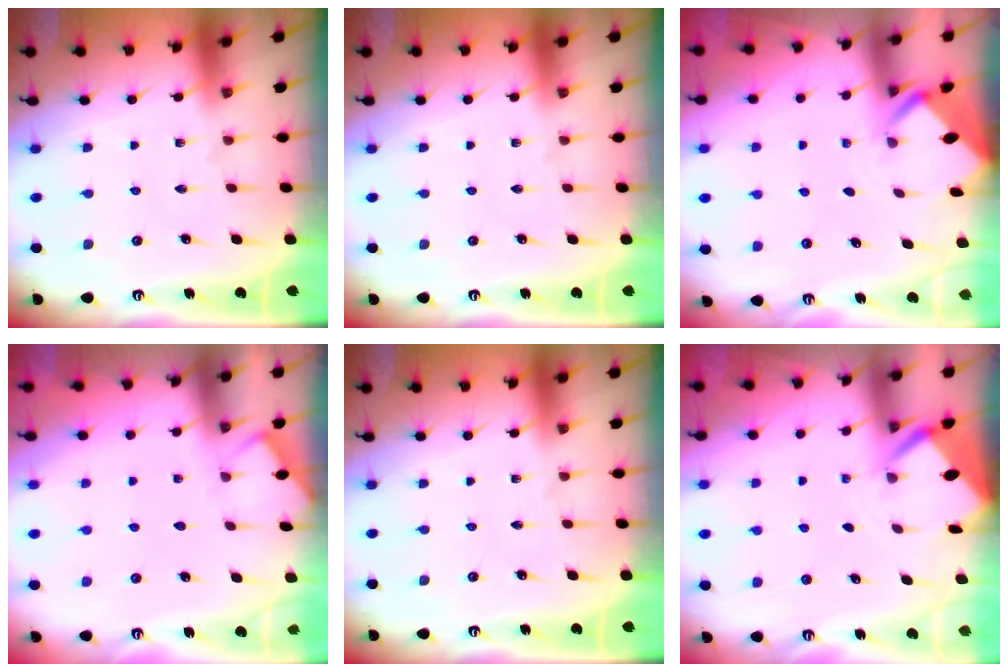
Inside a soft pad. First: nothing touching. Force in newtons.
{"total": 0.0}
{"total": 2.1, "press": 2.1, "slide": 0.0}
{"total": 3.0, "press": 2.9, "slide": 0.5}
{"total": 0.0}
{"total": 2.4, "press": 2.4, "slide": 0.3}